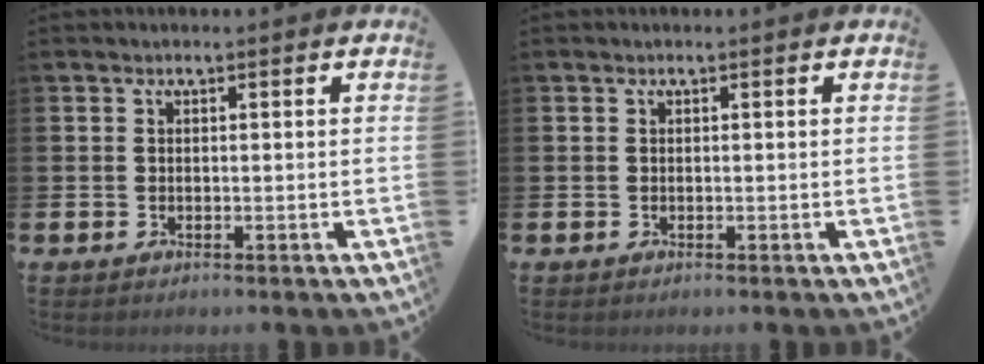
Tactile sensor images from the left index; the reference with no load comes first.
{"total": 0.0}